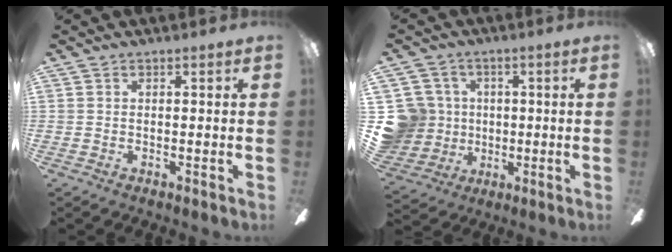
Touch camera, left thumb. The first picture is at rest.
{"total": 11.9, "force": [0.6, 11.5, 3.0], "torque": [-0.114, 0.003, 0.021]}